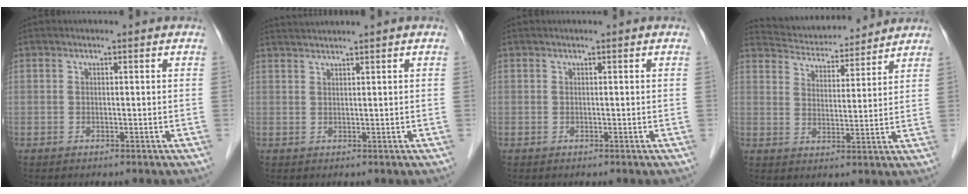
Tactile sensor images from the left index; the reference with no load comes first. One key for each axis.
{"total": 2.3, "fx": 2.0, "fy": -0.9, "fz": 0.5, "tx": -0.012, "ty": 0.010, "tz": 0.047}
{"total": 0.0}
{"total": 11.6, "fx": 11.2, "fy": 2.1, "fz": 2.3, "tx": -0.039, "ty": 0.019, "tz": 0.175}